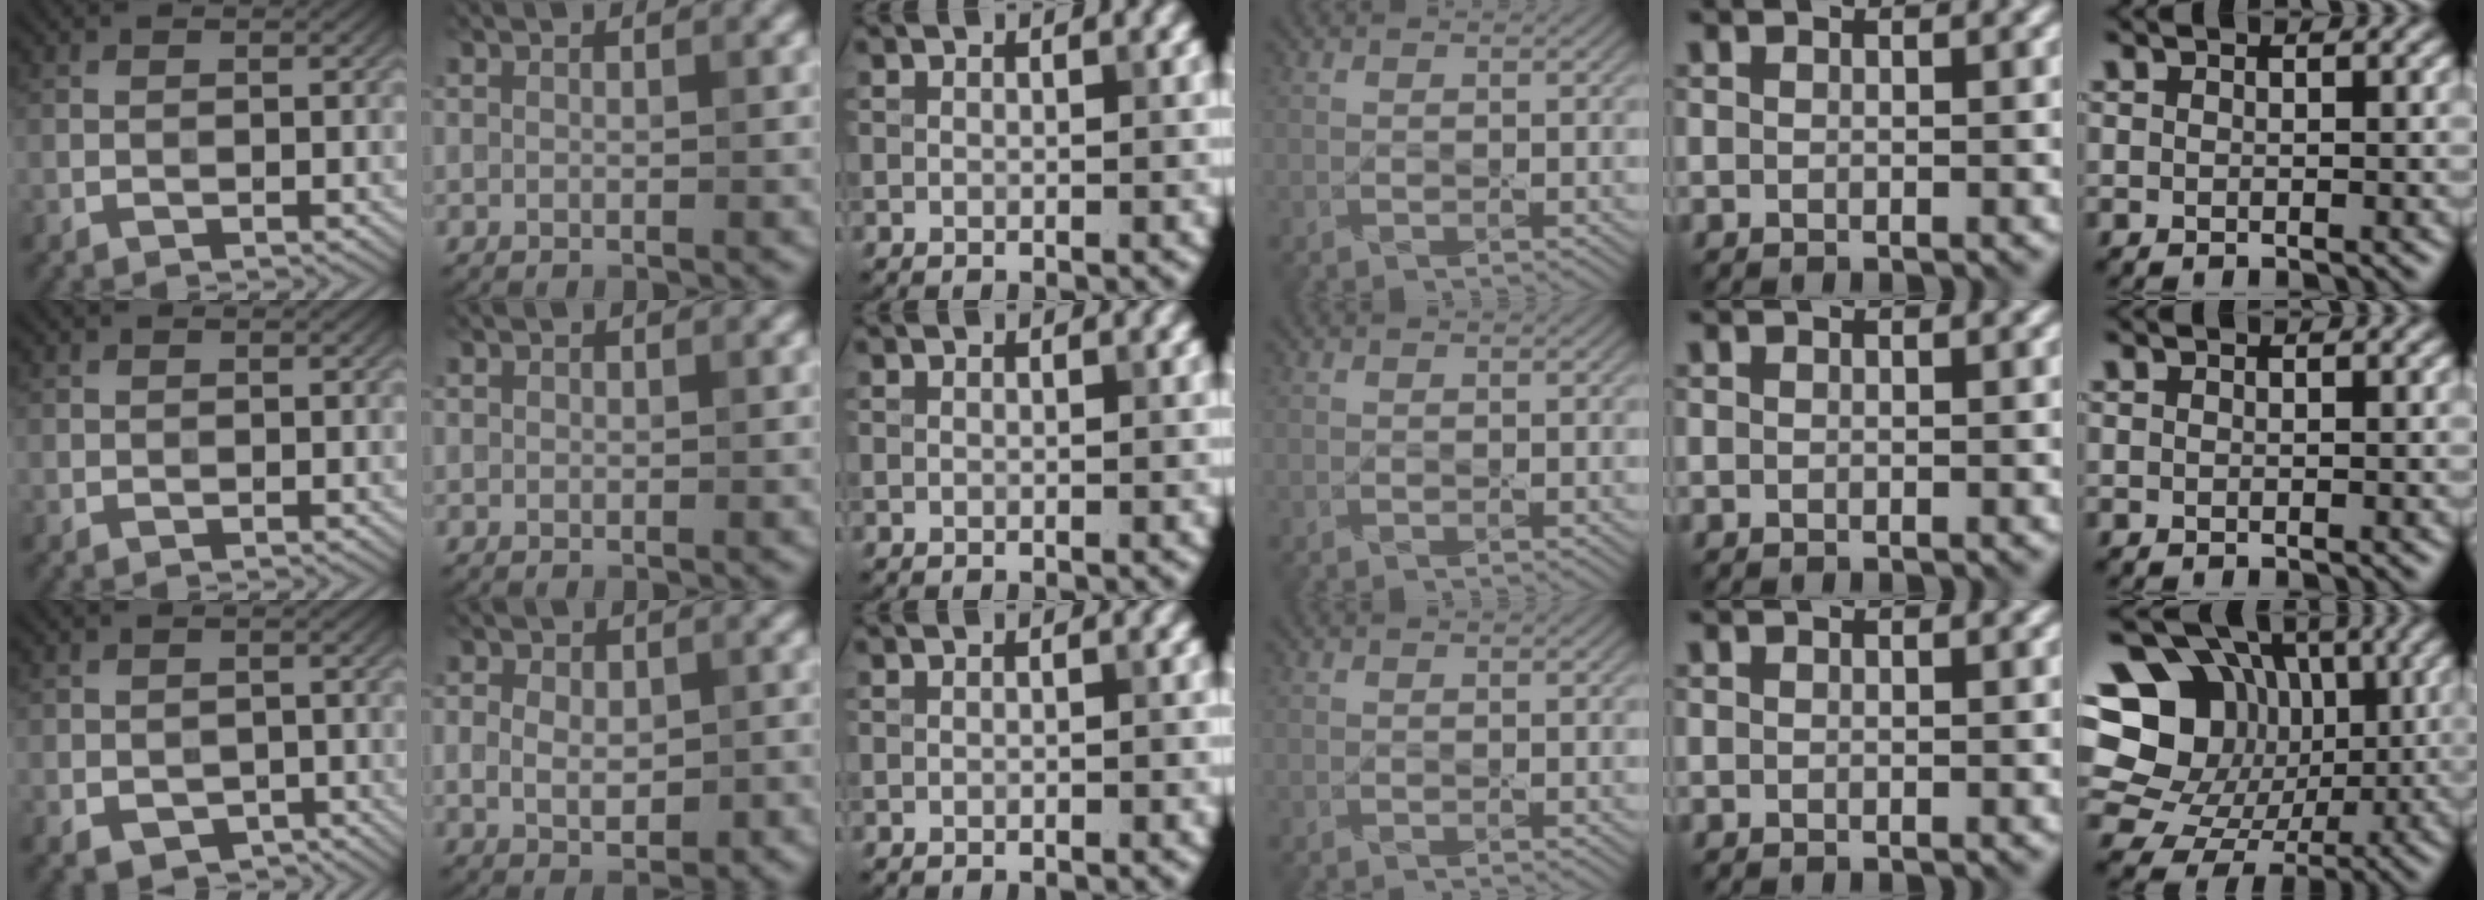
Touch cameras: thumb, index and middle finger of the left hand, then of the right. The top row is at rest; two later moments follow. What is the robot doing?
{"motion": "wipe", "object": "whiteboard"}